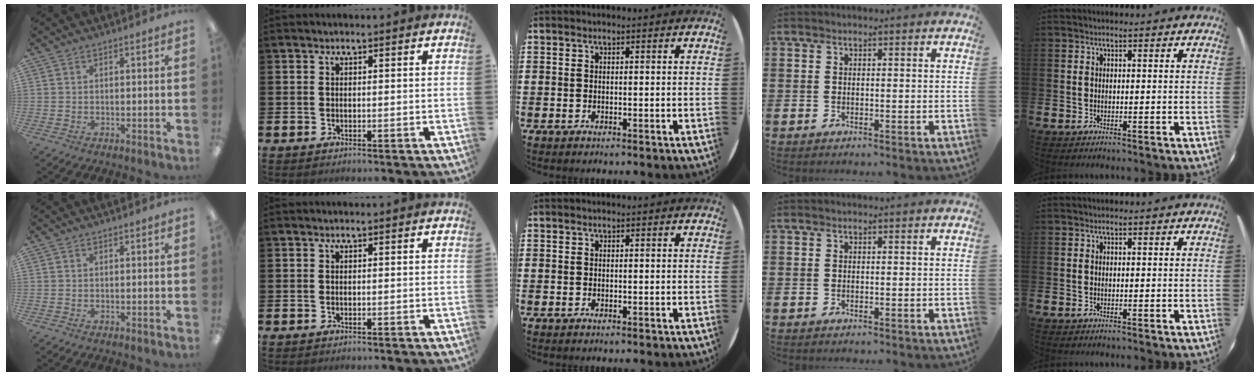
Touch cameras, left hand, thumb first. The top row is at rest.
{}